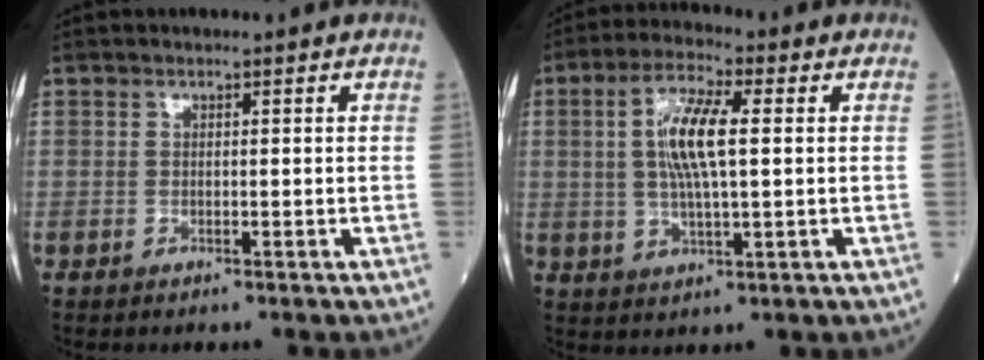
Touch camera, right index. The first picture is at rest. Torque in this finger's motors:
{"motor_torque": [0.35, 0.05, 0.22, 0.12]}